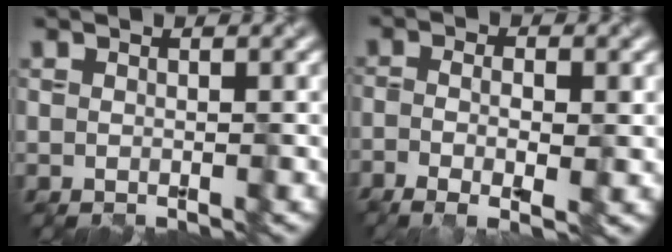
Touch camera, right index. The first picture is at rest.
{"total": 3.5, "force": [-1.5, 0.6, 3.1], "torque": [-0.063, -0.003, -0.019]}